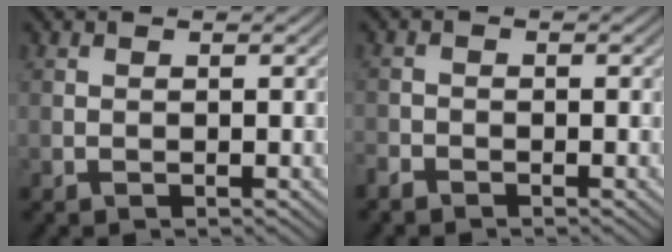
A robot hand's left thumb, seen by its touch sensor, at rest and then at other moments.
{"total": 1.5, "force": [-1.4, 0.5, 0.3], "torque": [-0.007, -0.004, -0.036]}